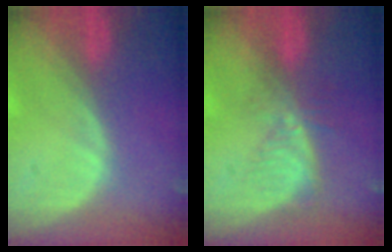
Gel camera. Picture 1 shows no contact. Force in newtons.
{"total": 5.5, "press": 4.6, "slide": 3.0}